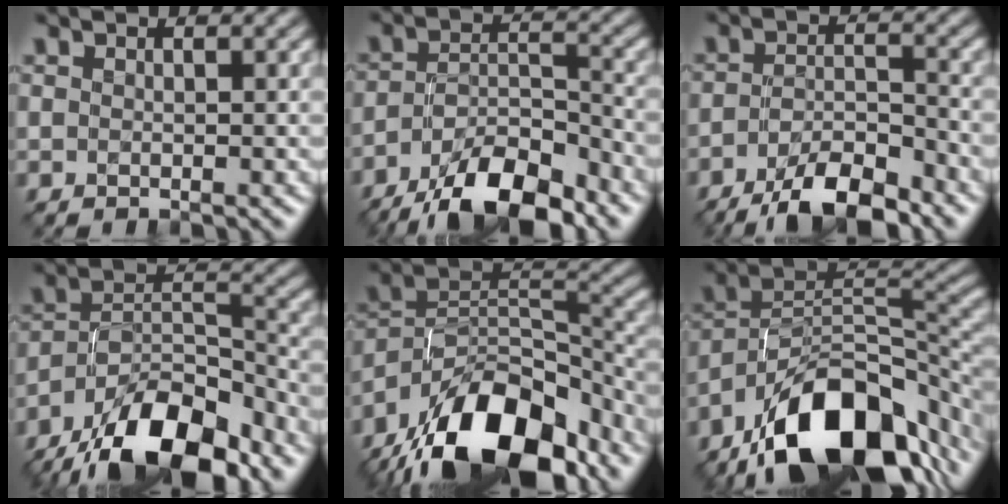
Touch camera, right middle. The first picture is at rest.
{"total": 9.6, "force": [-7.0, 3.1, 5.8], "torque": [-0.092, 0.004, -0.126]}
{"total": 7.0, "force": [-5.1, 1.8, 4.4], "torque": [-0.077, -0.003, -0.088]}
{"total": 12.4, "force": [-8.9, 4.8, 7.3], "torque": [-0.123, 0.010, -0.164]}
{"total": 14.8, "force": [-10.6, 6.7, 7.9], "torque": [-0.150, 0.017, -0.197]}
{"total": 15.0, "force": [-9.5, 7.1, 9.2], "torque": [-0.149, 0.008, -0.173]}